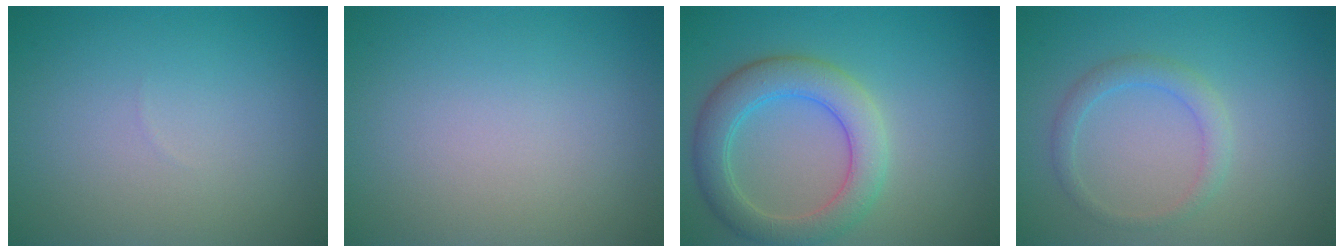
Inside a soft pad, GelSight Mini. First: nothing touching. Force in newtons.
{"total": 0.0}
{"total": 5.1, "press": 5.1, "slide": 0.4}
{"total": 1.8, "press": 1.8, "slide": 0.0}